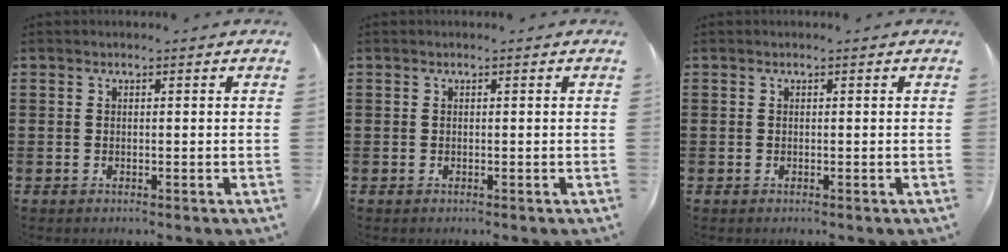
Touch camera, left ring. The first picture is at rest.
{"total": 0.0}
{"total": 0.0}